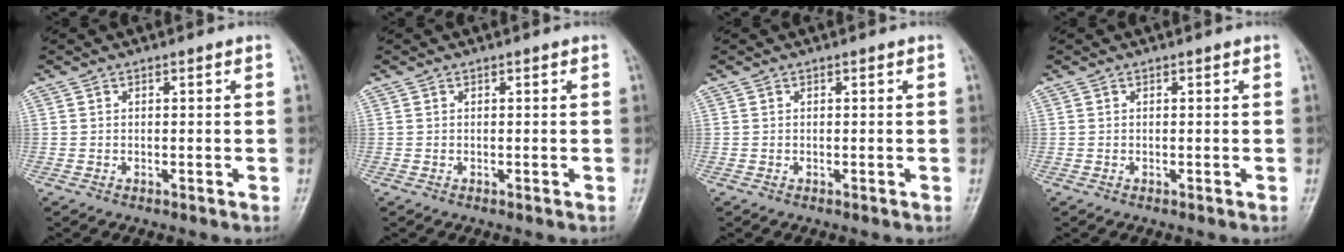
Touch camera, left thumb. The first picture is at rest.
{"total": 0.0}
{"total": 0.0}
{"total": 0.0}